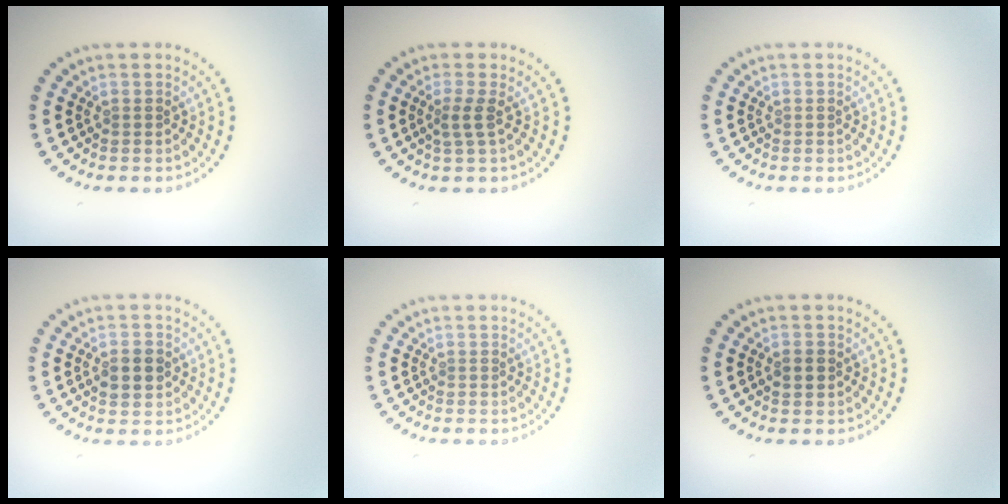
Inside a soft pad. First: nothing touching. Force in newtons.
{"total": 1.7, "press": 1.1, "slide": 1.3}
{"total": 0.0}
{"total": 2.6, "press": 2.6, "slide": 0.1}
{"total": 0.0}
{"total": 1.8, "press": 1.8, "slide": 0.1}